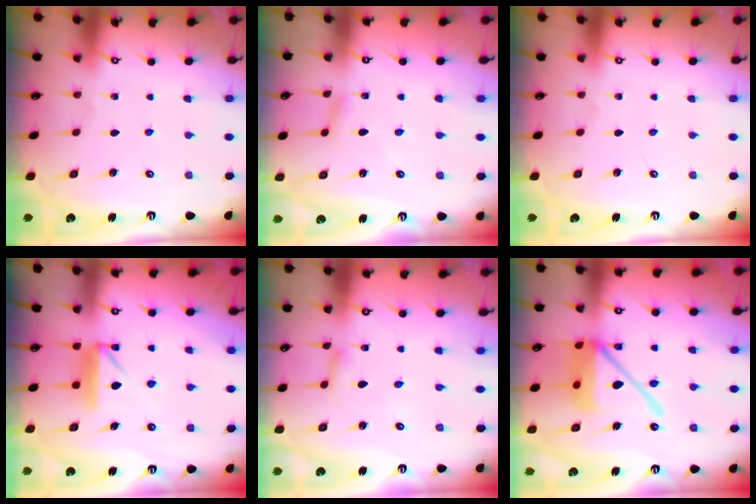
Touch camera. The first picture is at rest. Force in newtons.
{"total": 2.8, "press": 2.8, "slide": 0.3}
{"total": 0.0}
{"total": 8.9, "press": 8.9, "slide": 0.3}
{"total": 2.7, "press": 2.6, "slide": 0.3}
{"total": 15.6, "press": 15.5, "slide": 2.0}